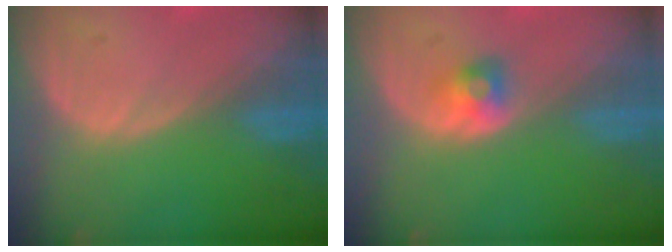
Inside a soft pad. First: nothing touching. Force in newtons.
{"total": 2.7, "press": 2.4, "slide": 1.1}